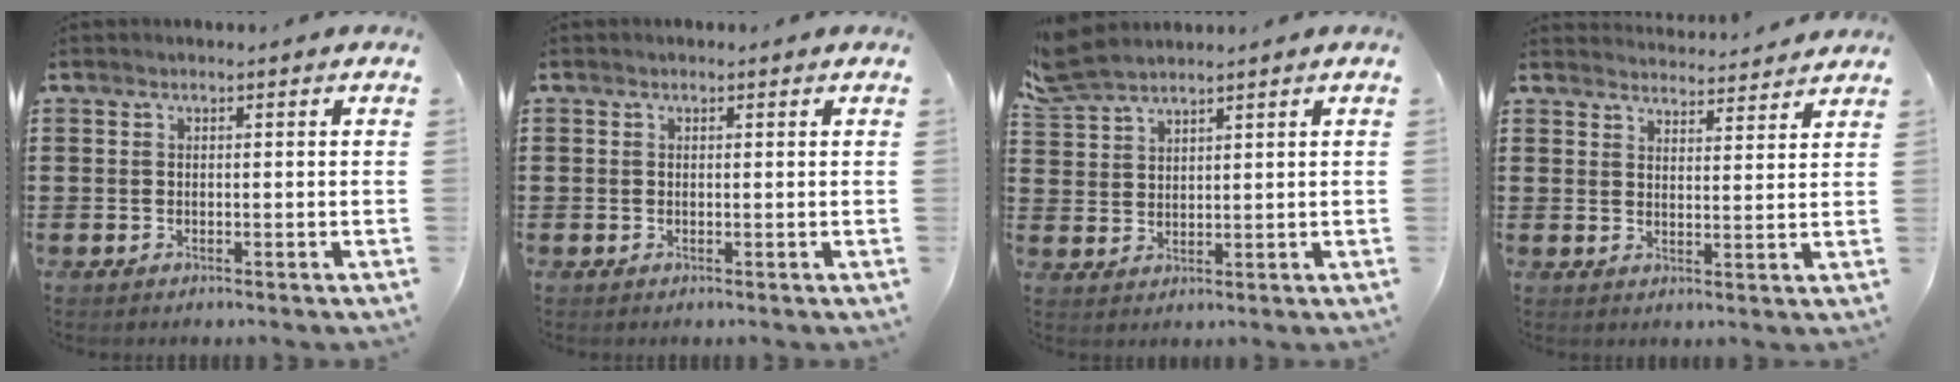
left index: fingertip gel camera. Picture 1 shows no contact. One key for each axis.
{"total": 0.8, "fx": 0.3, "fy": 0.7, "fz": 0.1, "tx": -0.006, "ty": 0.004, "tz": 0.005}
{"total": 4.7, "fx": 4.2, "fy": 1.2, "fz": 1.7, "tx": -0.048, "ty": -0.002, "tz": 0.080}
{"total": 3.5, "fx": 3.5, "fy": 0.0, "fz": 0.0, "tx": -0.003, "ty": -0.022, "tz": 0.062}